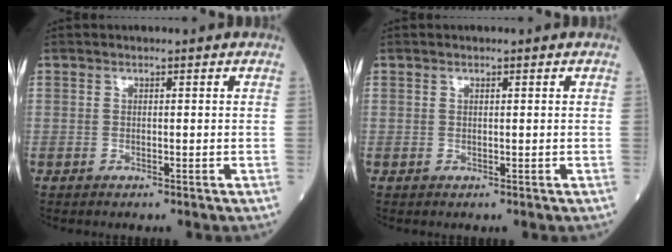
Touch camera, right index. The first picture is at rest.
{"total": 0.0}